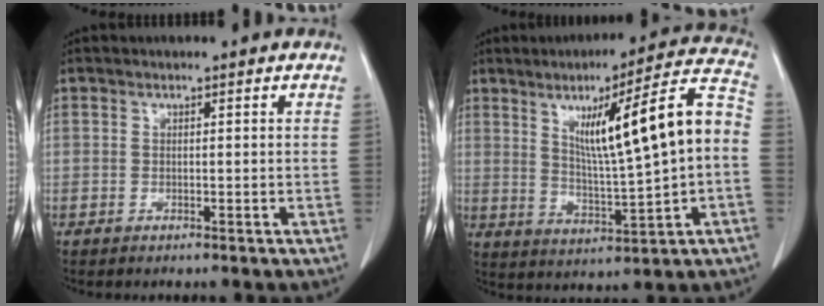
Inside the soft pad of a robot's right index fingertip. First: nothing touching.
{"total": 15.9, "force": [1.7, 0.9, 15.8], "torque": [-0.234, 0.022, 0.033]}